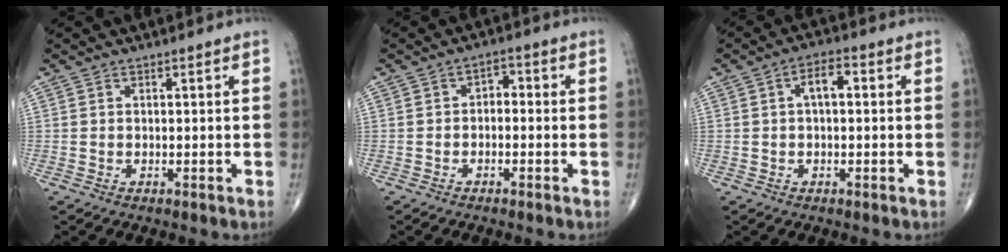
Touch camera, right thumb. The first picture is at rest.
{"total": 2.6, "force": [-0.8, 1.7, 1.7], "torque": [-0.012, 0.025, -0.025]}
{"total": 4.0, "force": [0.4, 2.1, 3.4], "torque": [-0.045, 0.016, -0.001]}